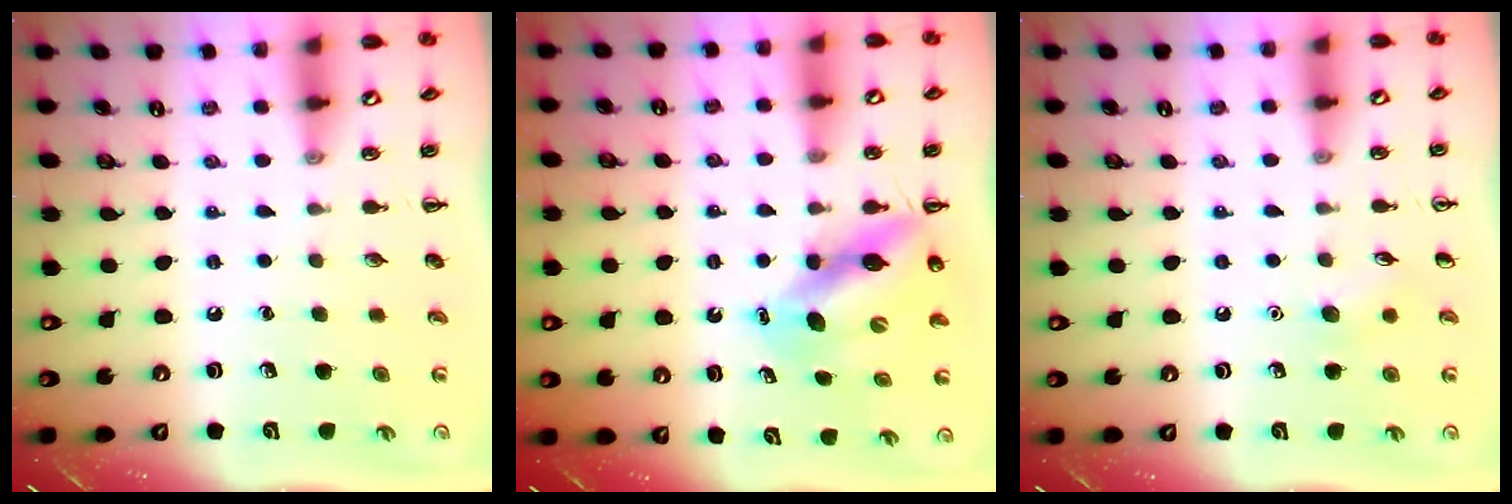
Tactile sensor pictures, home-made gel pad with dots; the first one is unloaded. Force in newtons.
{"total": 10.4, "press": 10.0, "slide": 2.7}
{"total": 5.1, "press": 4.9, "slide": 1.5}